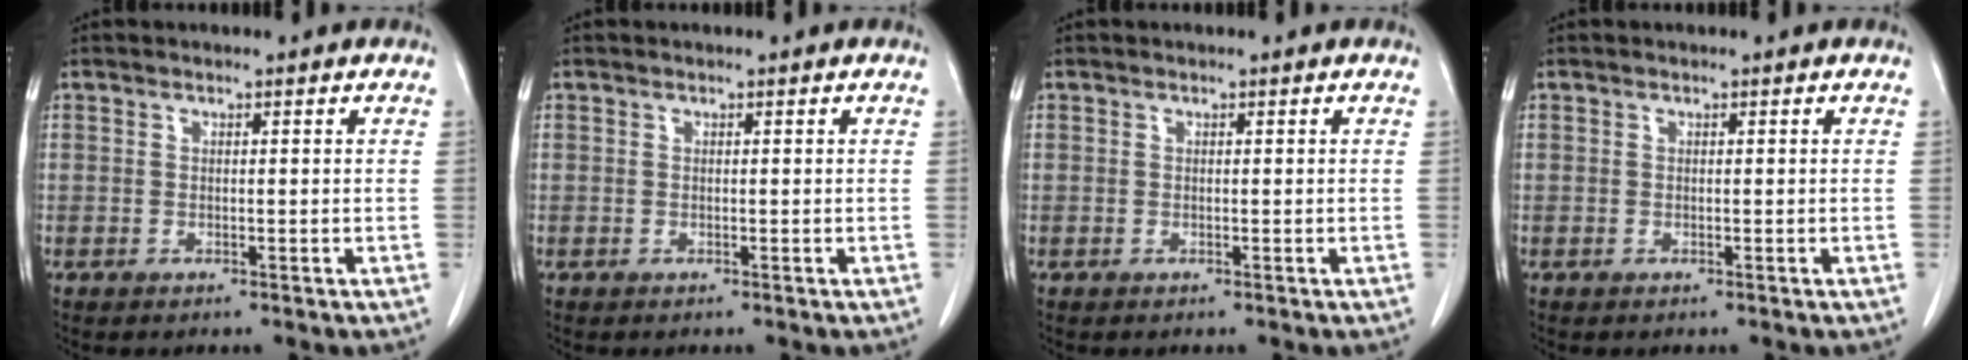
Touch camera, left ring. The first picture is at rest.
{"total": 0.0}
{"total": 0.0}
{"total": 0.0}